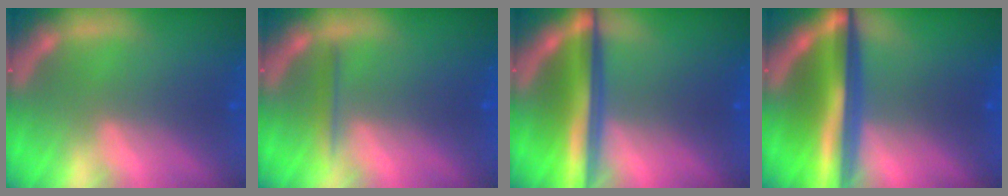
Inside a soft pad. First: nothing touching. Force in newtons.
{"total": 1.4}
{"total": 7.6}
{"total": 10.0}